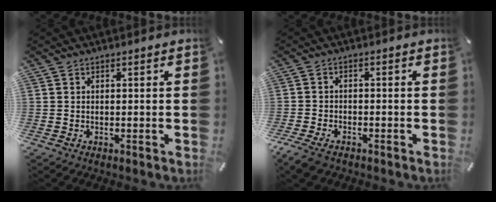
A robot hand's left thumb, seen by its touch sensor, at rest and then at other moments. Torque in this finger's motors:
{"motor_torque": [0.03, 0.96, 0.69, 0.63, 0.09]}